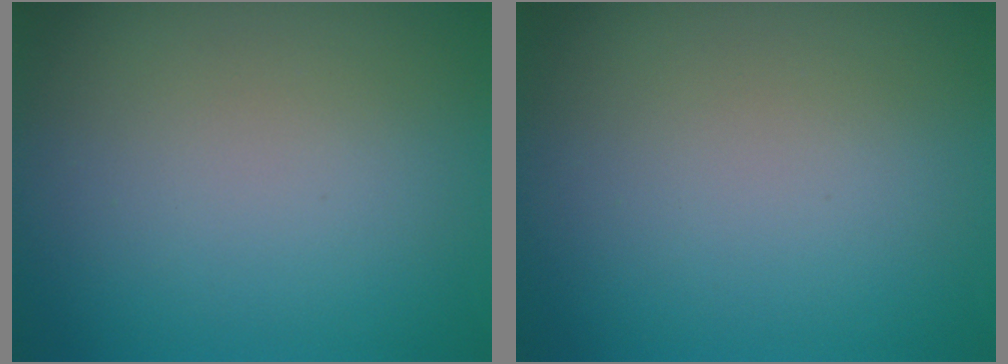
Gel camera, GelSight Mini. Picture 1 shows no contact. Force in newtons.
{"total": 0.0}